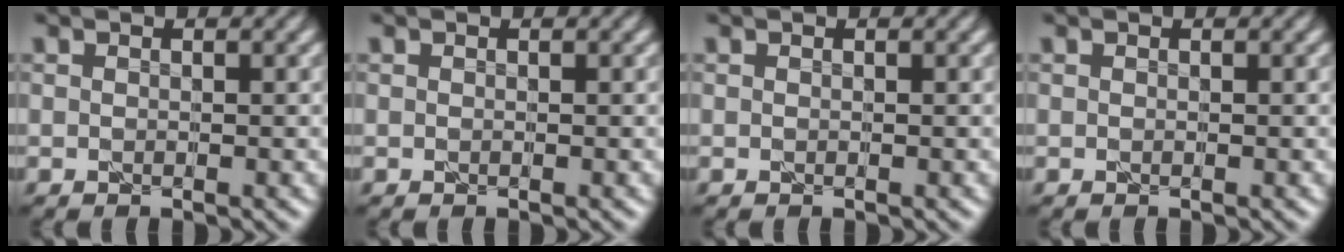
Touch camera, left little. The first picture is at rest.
{"total": 0.0}
{"total": 0.0}
{"total": 0.0}